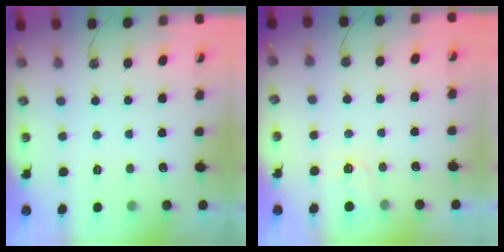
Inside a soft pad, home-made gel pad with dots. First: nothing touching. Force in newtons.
{"total": 4.0, "press": 4.0, "slide": 0.5}